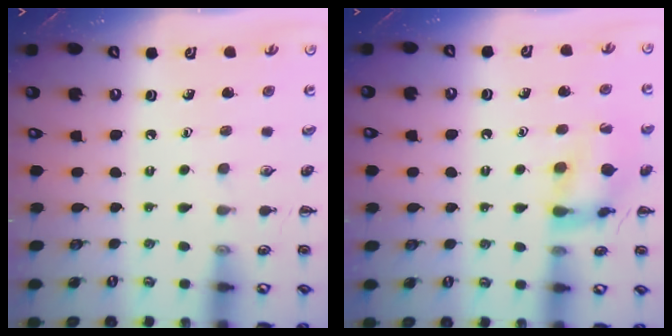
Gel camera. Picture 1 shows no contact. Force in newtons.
{"total": 13.8, "press": 13.7, "slide": 0.7}